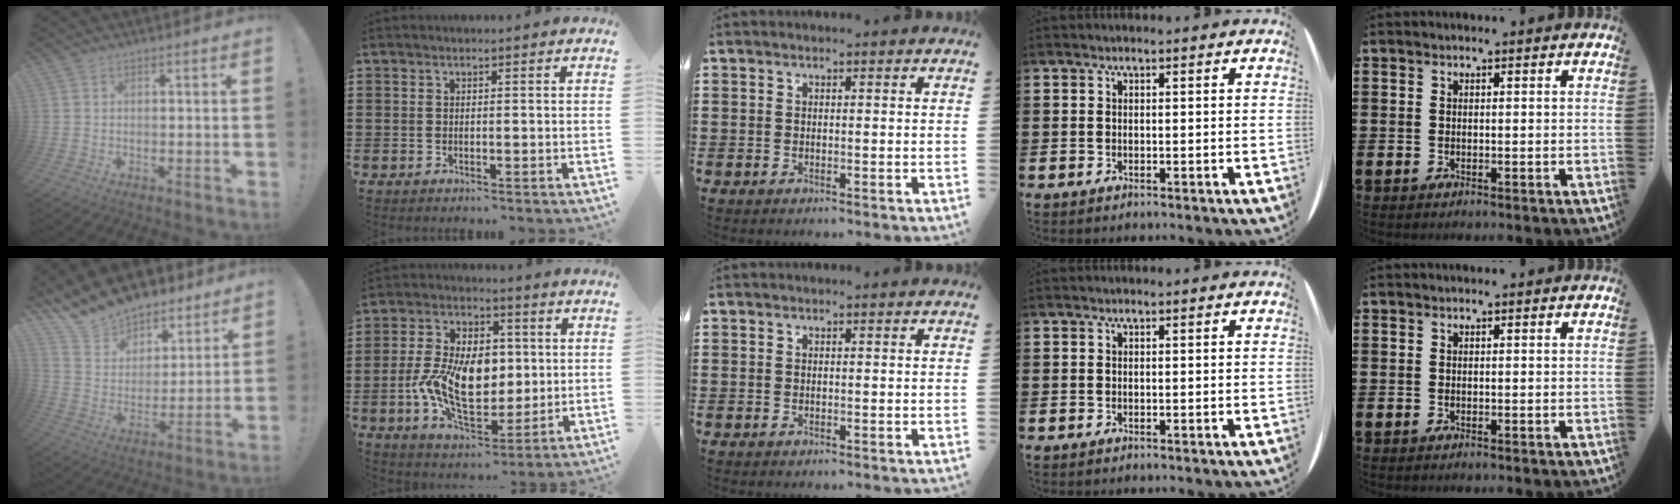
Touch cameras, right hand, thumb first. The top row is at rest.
{"thumb": {"total": 13.5, "force": [12.2, 5.4, 1.8], "torque": [-0.062, -0.103, 0.226]}, "index": {"total": 12.4, "force": [-0.4, 7.8, 9.7], "torque": [-0.201, 0.004, -0.011]}}